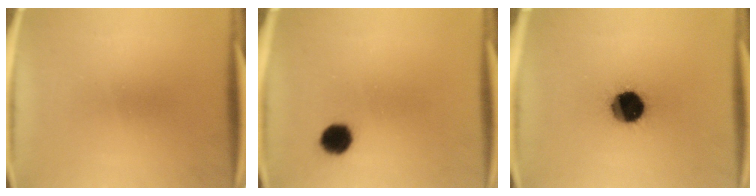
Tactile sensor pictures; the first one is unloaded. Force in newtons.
{"total": 5.4}
{"total": 14.6}